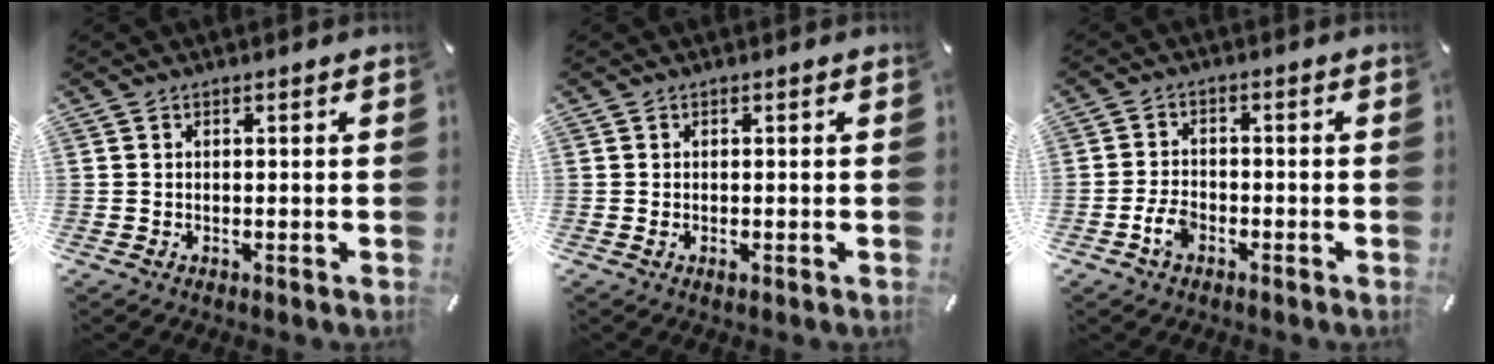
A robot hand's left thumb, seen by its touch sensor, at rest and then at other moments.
{"total": 1.0, "force": [-0.2, 0.4, 0.8], "torque": [-0.015, -0.003, -0.004]}
{"total": 4.5, "force": [-2.3, 2.9, 2.6], "torque": [-0.055, 0.009, -0.043]}